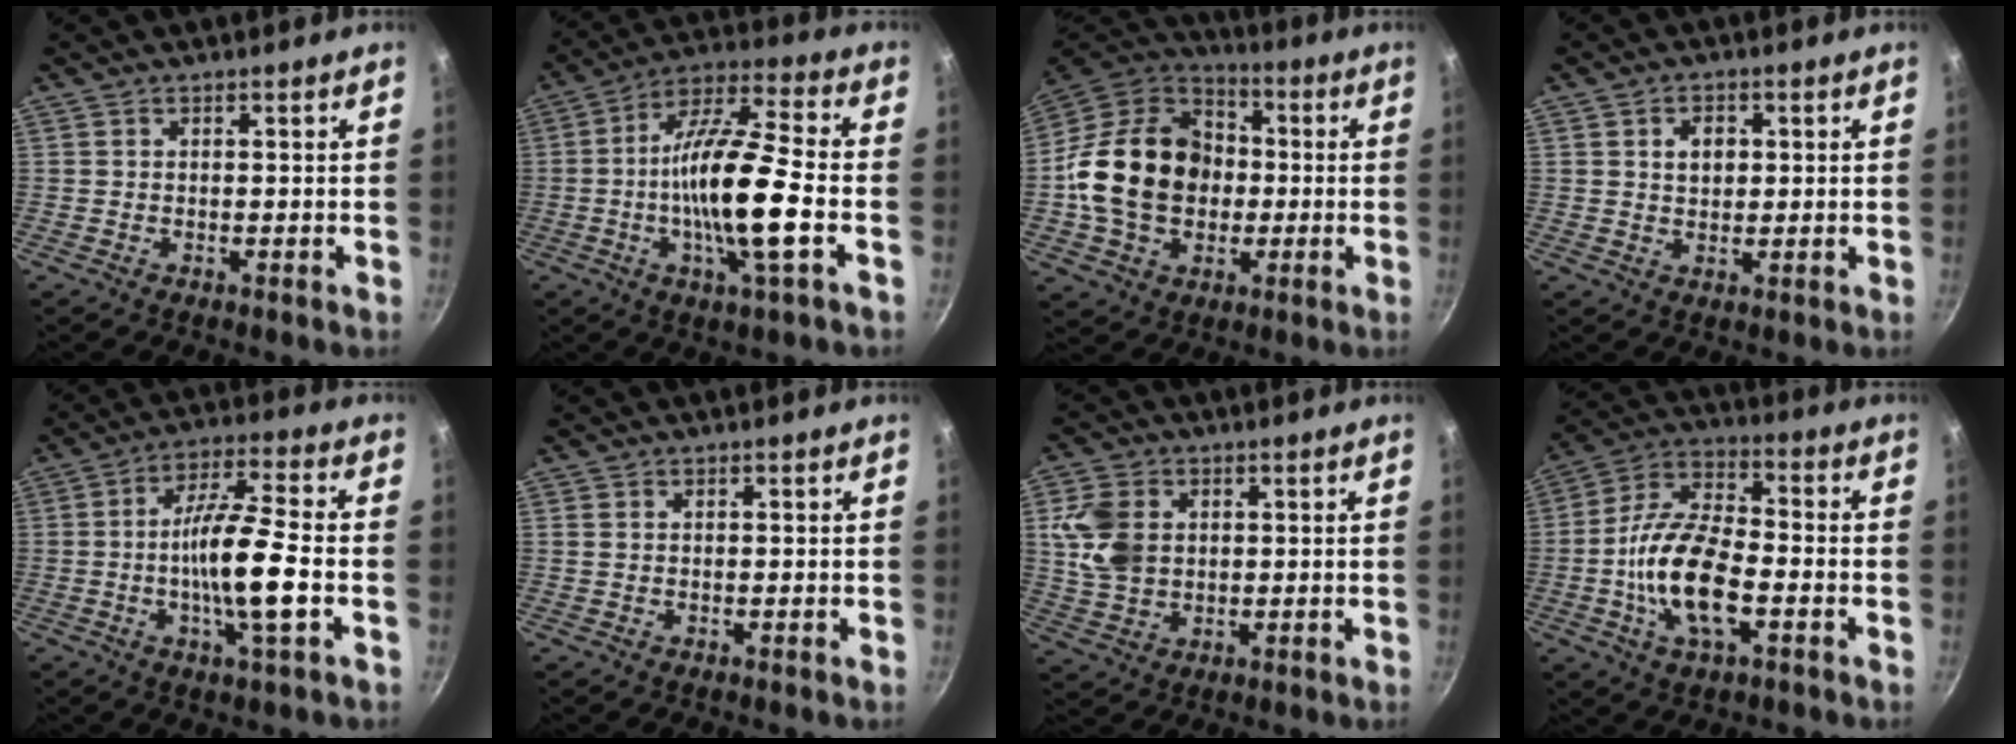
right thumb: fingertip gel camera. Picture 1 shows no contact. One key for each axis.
{"total": 17.4, "fx": -3.4, "fy": 3.5, "fz": 16.7, "tx": -0.299, "ty": 0.029, "tz": -0.074}
{"total": 21.0, "fx": -1.4, "fy": 16.5, "fz": 12.8, "tx": -0.197, "ty": 0.041, "tz": -0.031}
{"total": 4.0, "fx": 1.0, "fy": 3.0, "fz": 2.5, "tx": -0.024, "ty": 0.002, "tz": 0.019}
{"total": 13.0, "fx": -2.6, "fy": 2.1, "fz": 12.6, "tx": -0.225, "ty": 0.022, "tz": -0.055}
{"total": 0.6, "fx": 0.2, "fy": 0.5, "fz": 0.3, "tx": -0.007, "ty": 0.001, "tz": 0.003}
{"total": 9.6, "fx": 1.8, "fy": 7.1, "fz": 6.1, "tx": -0.108, "ty": -0.001, "tz": 0.037}
{"total": 15.9, "fx": -4.0, "fy": 7.5, "fz": 13.4, "tx": -0.244, "ty": 0.033, "tz": -0.087}